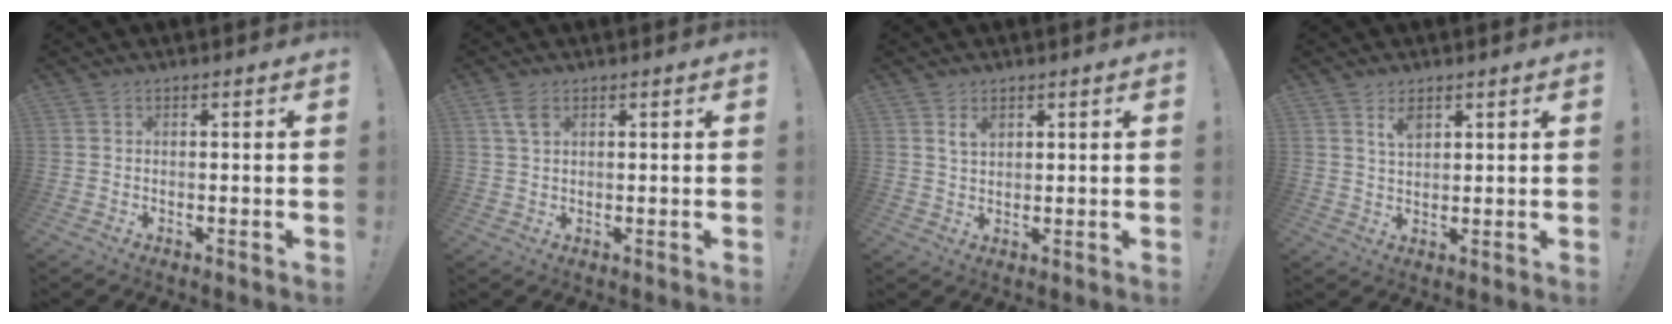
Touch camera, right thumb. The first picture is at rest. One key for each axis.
{"total": 4.0, "fx": 1.9, "fy": 2.1, "fz": 2.9, "tx": -0.055, "ty": 0.000, "tz": 0.036}
{"total": 3.4, "fx": 2.0, "fy": 2.0, "fz": 2.0, "tx": -0.029, "ty": -0.008, "tz": 0.034}
{"total": 4.4, "fx": 2.6, "fy": 2.2, "fz": 2.8, "tx": -0.038, "ty": -0.014, "tz": 0.044}